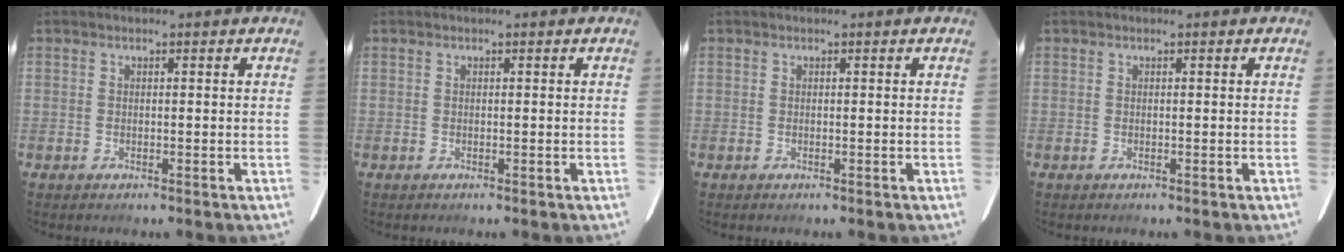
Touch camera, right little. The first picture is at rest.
{"total": 0.0}
{"total": 0.0}
{"total": 0.0}